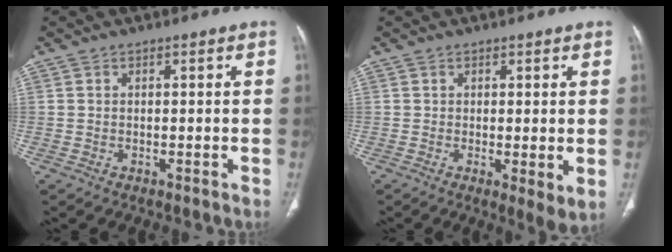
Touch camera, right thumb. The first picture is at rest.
{"total": 4.2, "force": [-0.4, 1.3, 4.0], "torque": [-0.068, -0.017, -0.009]}